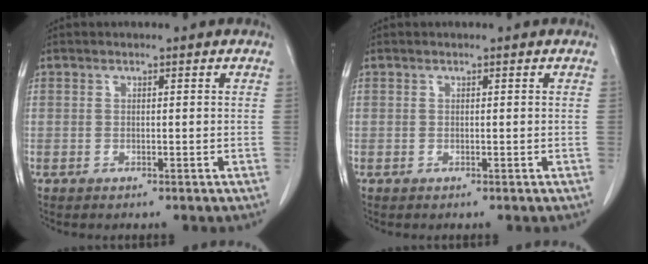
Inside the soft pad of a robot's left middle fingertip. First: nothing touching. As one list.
[{"total": 0.0}]